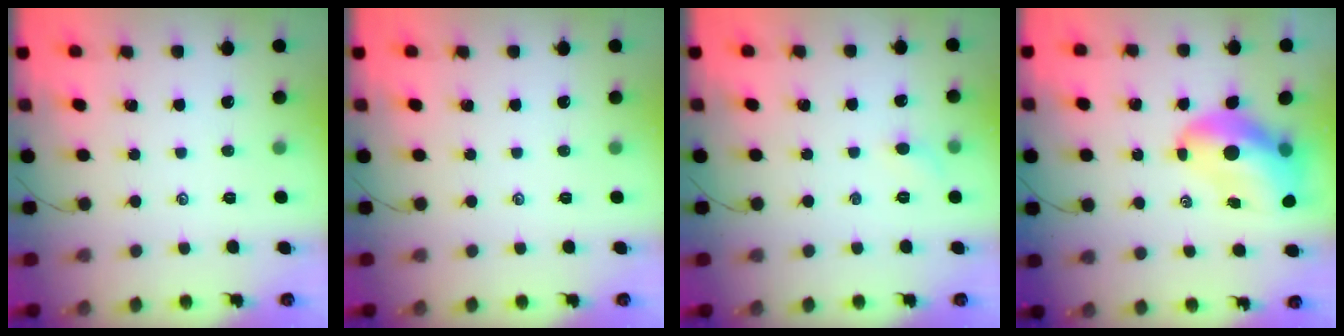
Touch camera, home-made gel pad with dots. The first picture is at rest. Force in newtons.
{"total": 0.0}
{"total": 3.9, "press": 3.6, "slide": 1.4}
{"total": 11.6, "press": 11.0, "slide": 3.4}